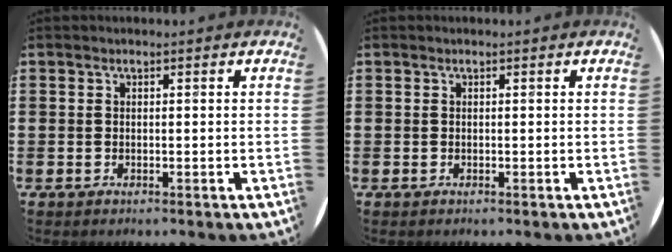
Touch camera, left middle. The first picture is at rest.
{"total": 0.0}